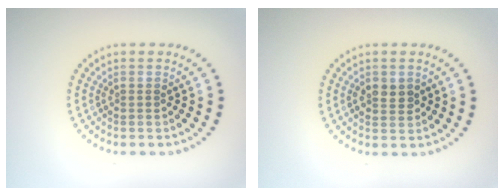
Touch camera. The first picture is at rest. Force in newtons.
{"total": 1.8, "press": 1.8, "slide": 0.2}